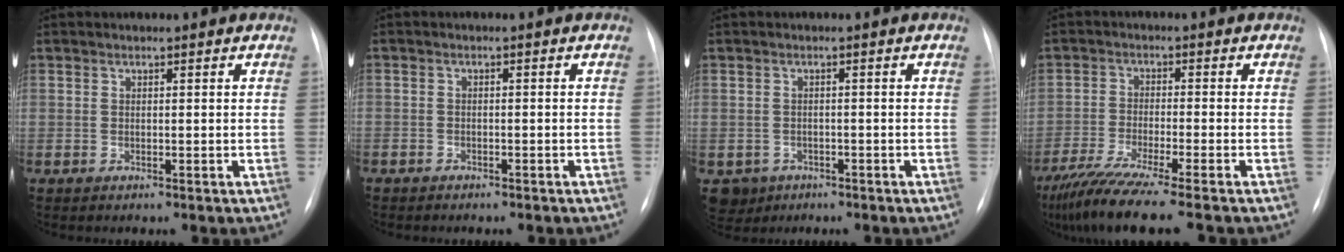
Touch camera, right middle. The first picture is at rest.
{"total": 2.6, "force": [-2.1, 1.3, 0.9], "torque": [-0.014, 0.002, -0.019]}
{"total": 3.9, "force": [-2.1, 3.3, 0.5], "torque": [-0.008, 0.003, -0.031]}
{"total": 11.5, "force": [-9.1, -0.6, 6.9], "torque": [-0.115, -0.037, -0.149]}